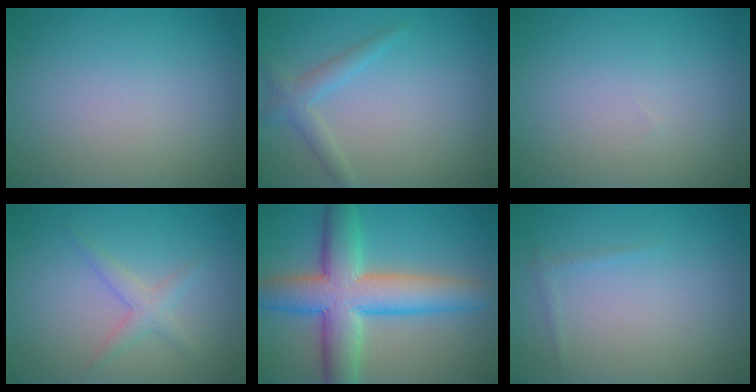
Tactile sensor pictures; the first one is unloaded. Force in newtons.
{"total": 2.0, "press": 2.0, "slide": 0.2}
{"total": 0.0}
{"total": 1.9, "press": 1.9, "slide": 0.1}
{"total": 9.4, "press": 9.4, "slide": 0.3}
{"total": 0.6, "press": 0.6, "slide": 0.1}